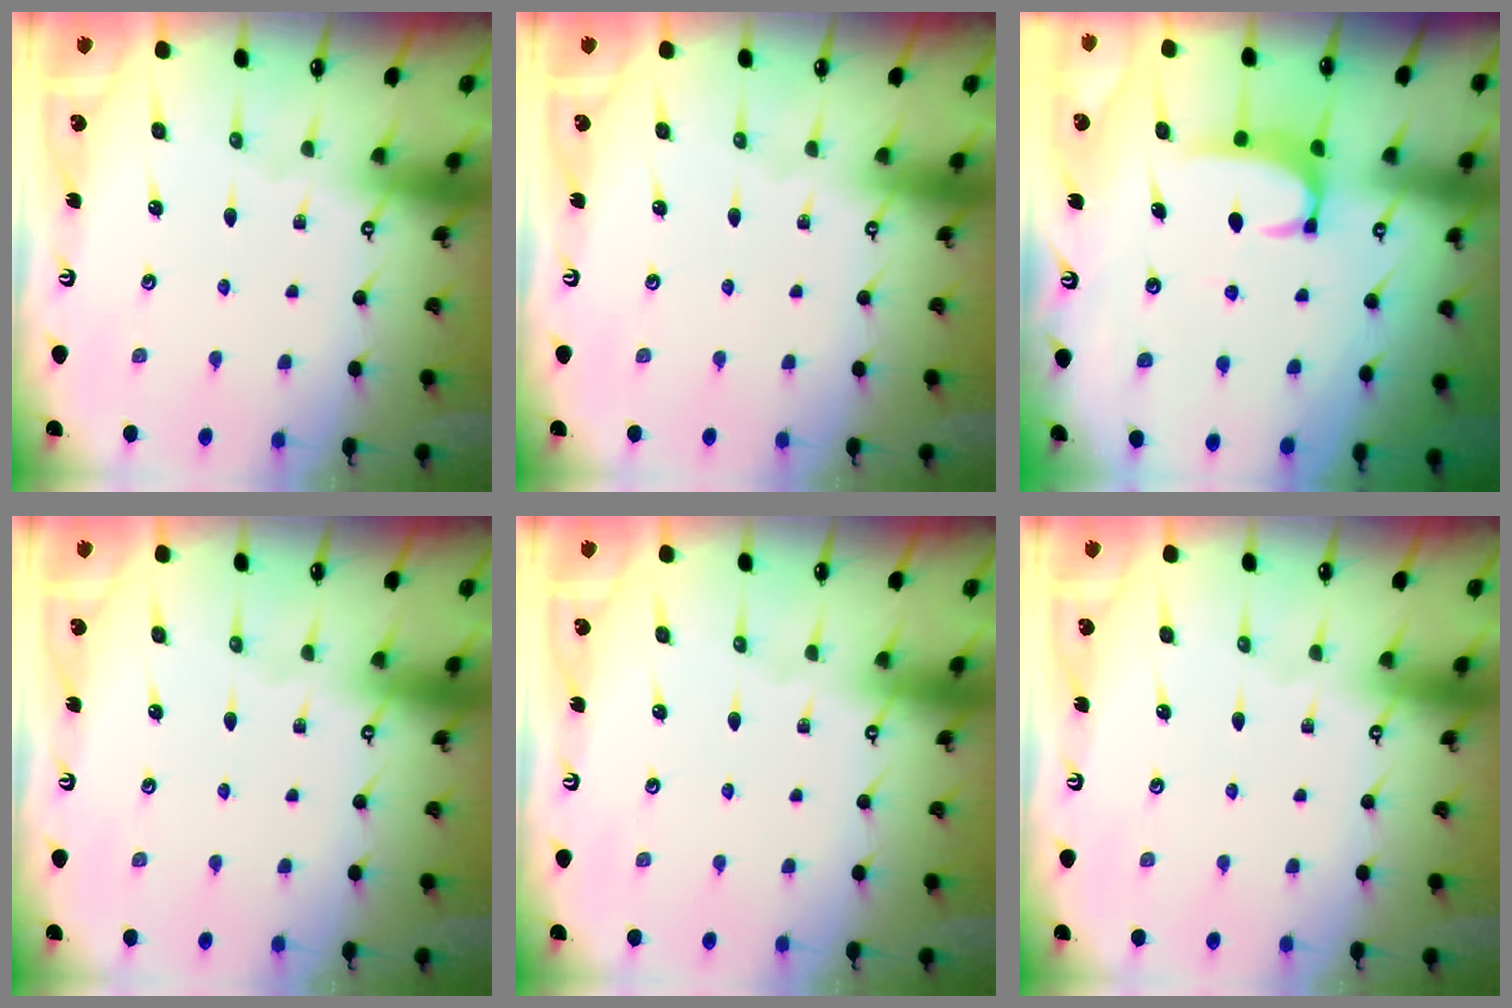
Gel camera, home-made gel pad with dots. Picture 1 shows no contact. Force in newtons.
{"total": 0.0}
{"total": 2.0, "press": 1.9, "slide": 0.6}
{"total": 0.0}
{"total": 0.0}
{"total": 0.0}